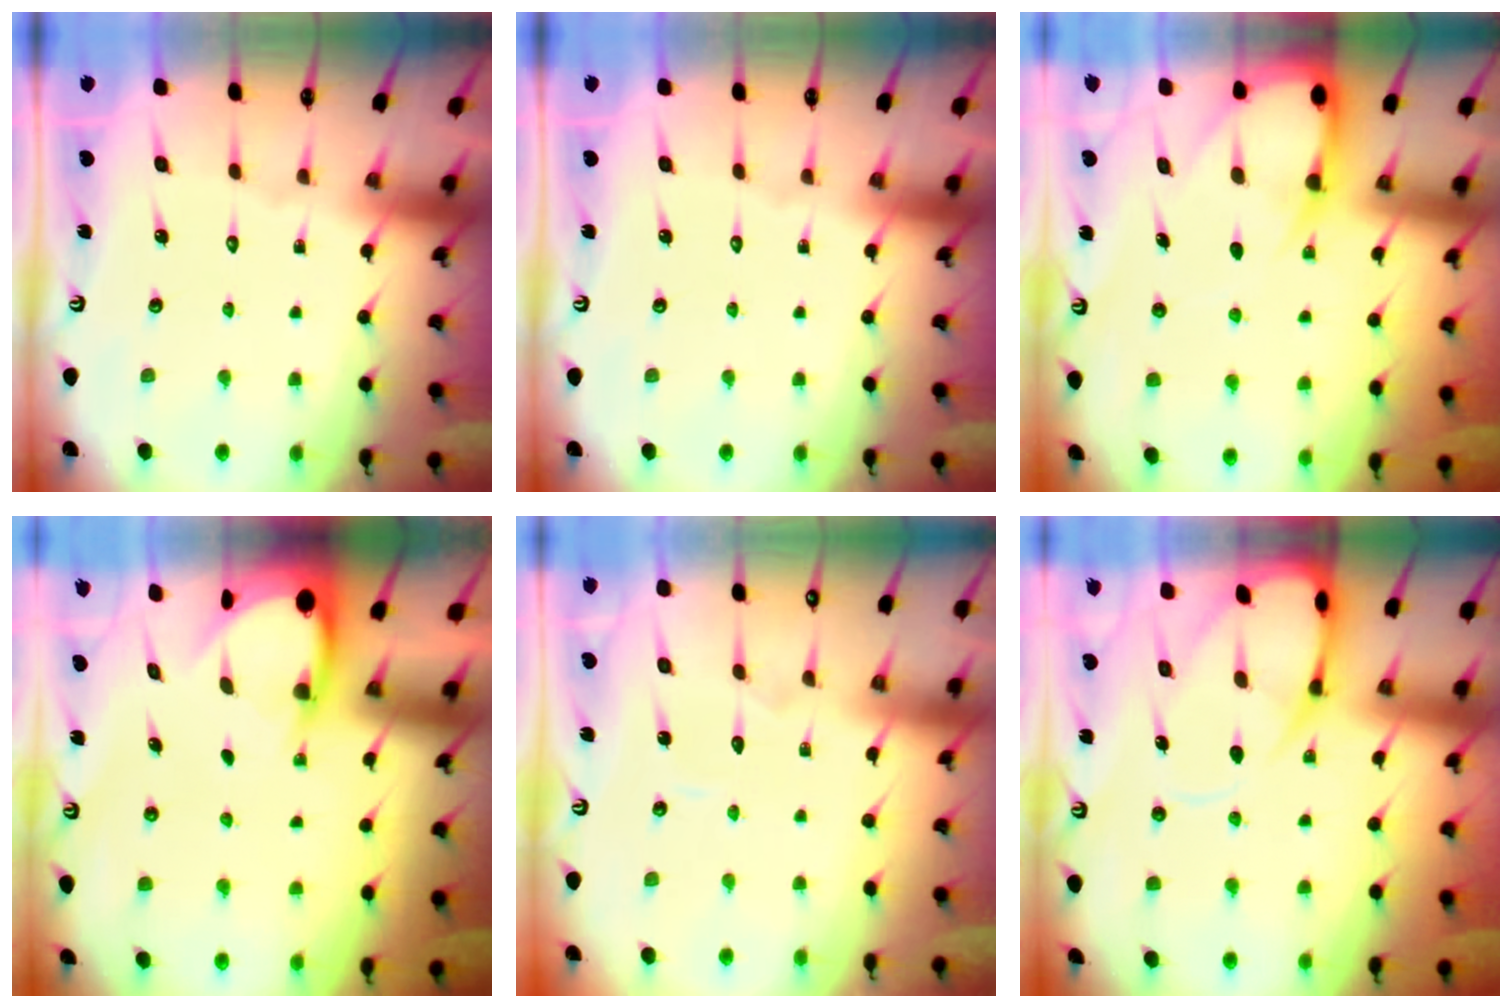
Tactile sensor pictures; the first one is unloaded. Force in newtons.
{"total": 0.0}
{"total": 7.6, "press": 7.5, "slide": 0.9}
{"total": 4.0, "press": 4.0, "slide": 0.3}
{"total": 4.3, "press": 4.3, "slide": 0.4}
{"total": 9.8, "press": 9.8, "slide": 0.9}